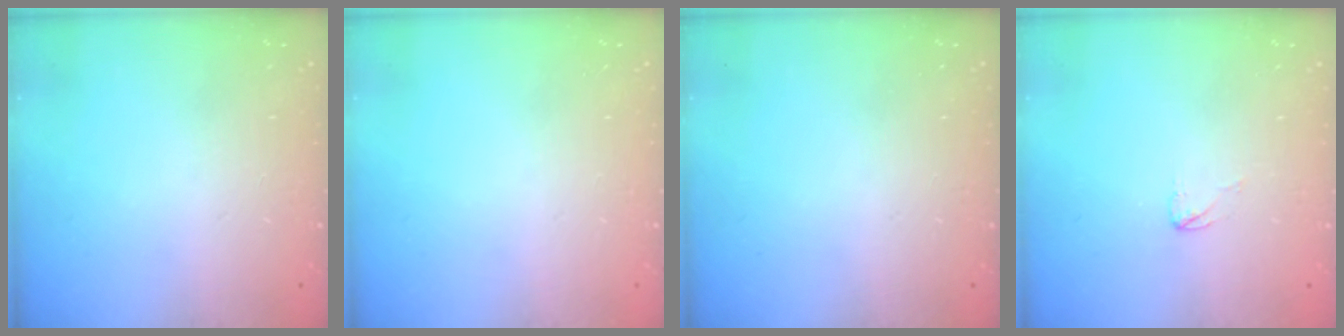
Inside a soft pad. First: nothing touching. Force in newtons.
{"total": 0.0}
{"total": 0.0}
{"total": 2.6, "press": 2.6, "slide": 0.2}